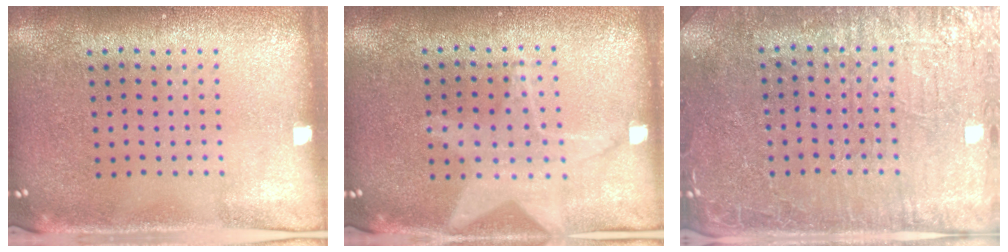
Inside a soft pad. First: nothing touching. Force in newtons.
{"total": 1.3, "press": 1.3, "slide": 0.5}
{"total": 4.1, "press": 3.9, "slide": 1.1}